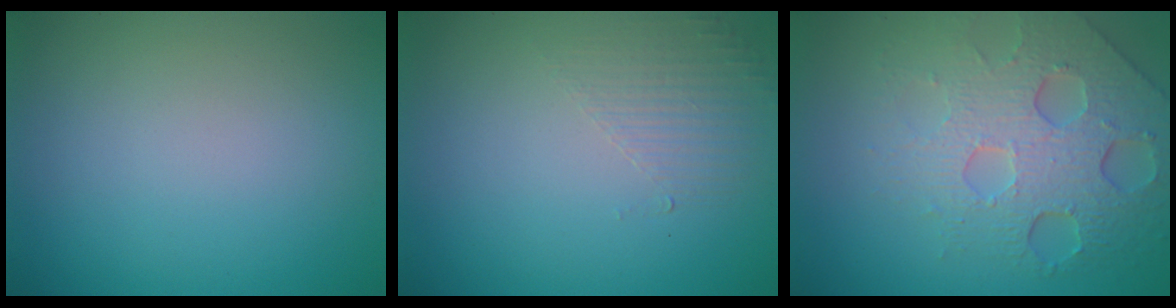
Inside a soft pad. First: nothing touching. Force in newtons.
{"total": 1.6, "press": 0.4, "slide": 1.5}
{"total": 7.5, "press": 5.2, "slide": 5.4}